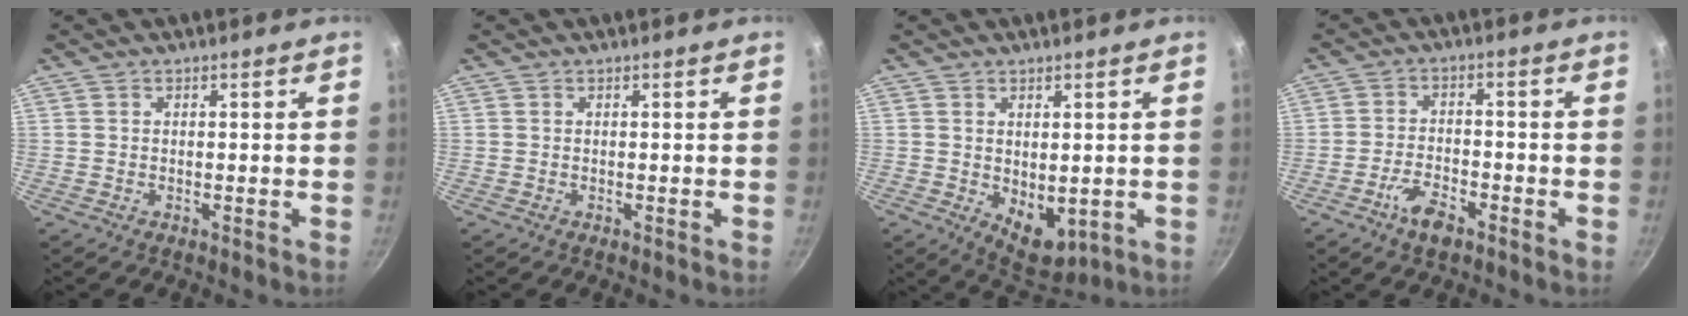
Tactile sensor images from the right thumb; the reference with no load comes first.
{"total": 0.0}
{"total": 6.9, "force": [-0.2, 4.4, 5.4], "torque": [-0.055, -0.016, 0.015]}
{"total": 5.9, "force": [-3.5, 2.5, 4.0], "torque": [-0.071, 0.024, -0.066]}